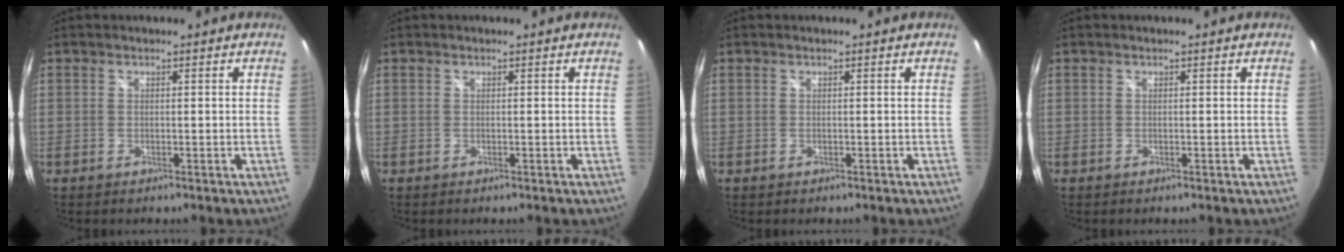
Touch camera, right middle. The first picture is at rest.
{"total": 0.0}
{"total": 0.0}
{"total": 0.0}